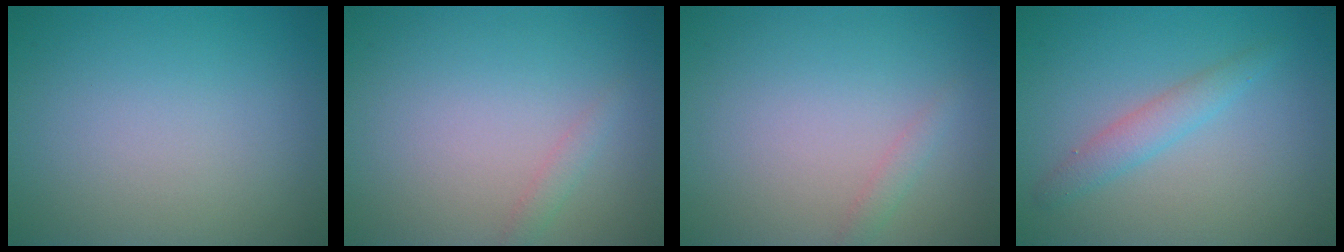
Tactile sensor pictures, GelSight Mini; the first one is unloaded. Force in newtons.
{"total": 0.9, "press": 0.9, "slide": 0.0}
{"total": 0.9, "press": 0.9, "slide": 0.0}
{"total": 2.9, "press": 2.9, "slide": 0.4}